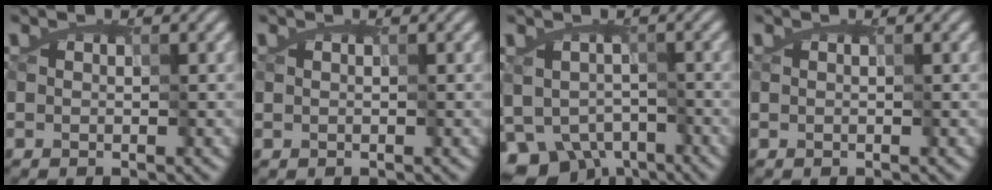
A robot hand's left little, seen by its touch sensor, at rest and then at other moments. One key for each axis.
{"total": 0.0}
{"total": 6.5, "fx": -3.7, "fy": 4.7, "fz": 2.5, "tx": -0.033, "ty": -0.024, "tz": -0.059}
{"total": 0.0}